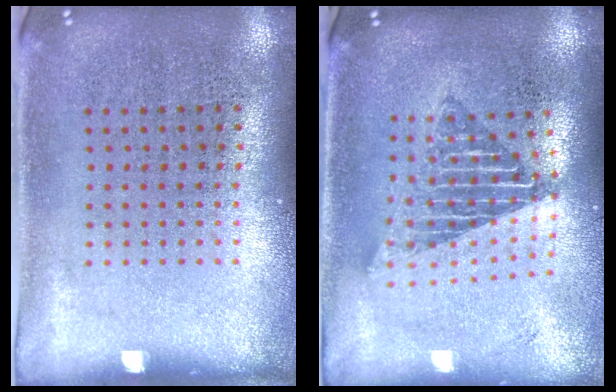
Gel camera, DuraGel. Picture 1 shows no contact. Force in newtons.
{"total": 1.6, "press": 1.4, "slide": 0.9}